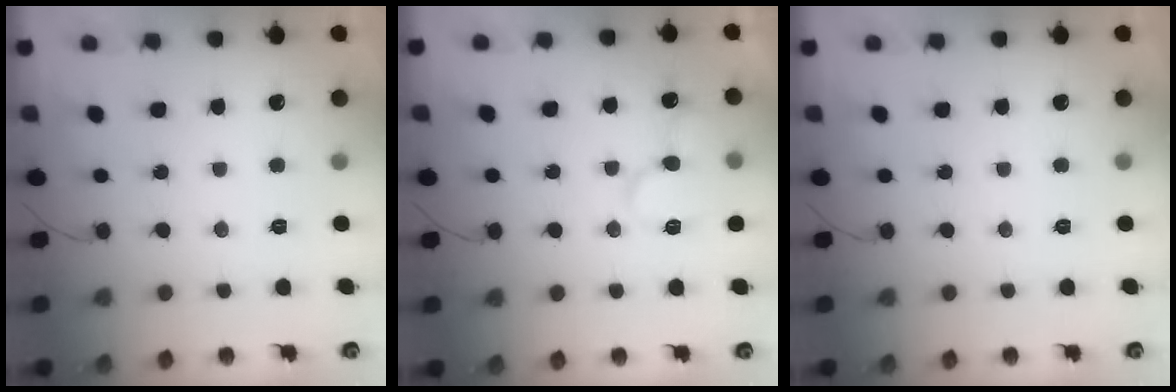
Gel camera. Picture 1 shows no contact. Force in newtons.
{"total": 11.0, "press": 10.9, "slide": 1.4}
{"total": 0.0}